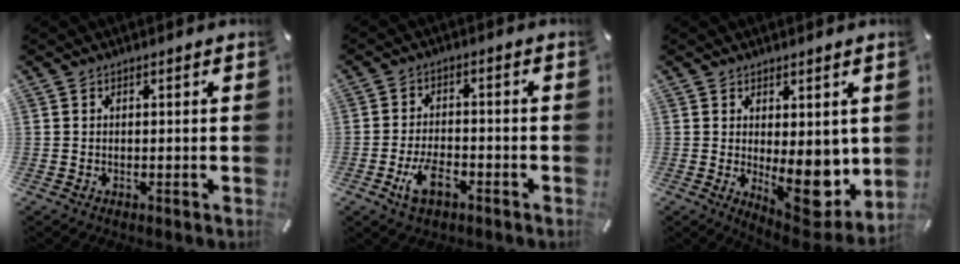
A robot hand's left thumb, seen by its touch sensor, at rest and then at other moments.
{"total": 7.7, "force": [-3.6, 4.1, 5.4], "torque": [-0.108, 0.013, -0.064]}
{"total": 11.3, "force": [-0.3, 5.4, 9.9], "torque": [-0.107, -0.025, 0.008]}